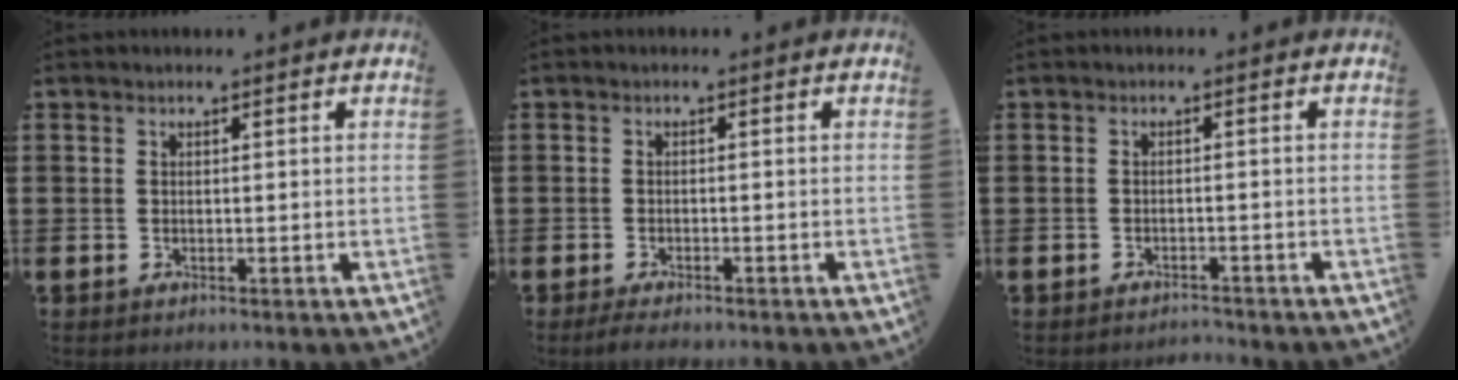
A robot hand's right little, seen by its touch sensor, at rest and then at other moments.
{"total": 1.4, "force": [-1.0, 0.3, 0.8], "torque": [-0.016, 0.000, -0.021]}
{"total": 1.3, "force": [-1.3, 0.0, 0.0], "torque": [-0.003, 0.003, -0.027]}